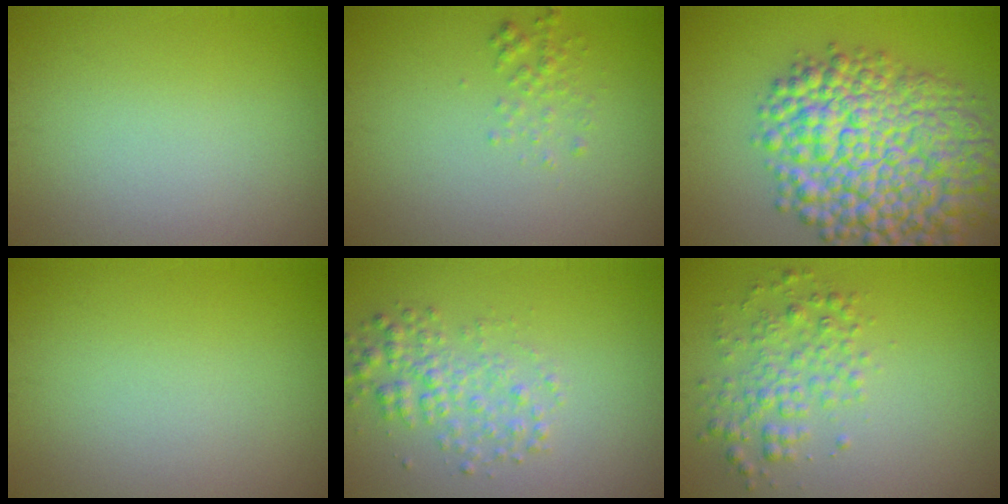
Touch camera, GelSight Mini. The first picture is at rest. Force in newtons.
{"total": 1.3, "press": 1.3, "slide": 0.1}
{"total": 11.8, "press": 11.8, "slide": 0.4}
{"total": 0.0}
{"total": 2.7, "press": 2.7, "slide": 0.0}
{"total": 2.9, "press": 2.9, "slide": 0.0}